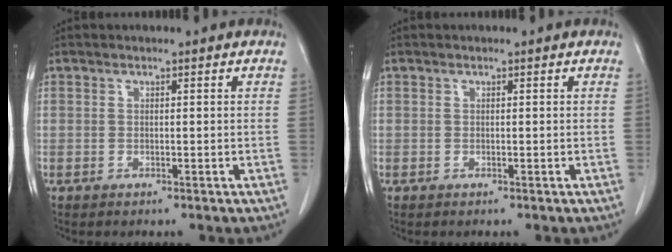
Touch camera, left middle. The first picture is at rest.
{"total": 0.0}